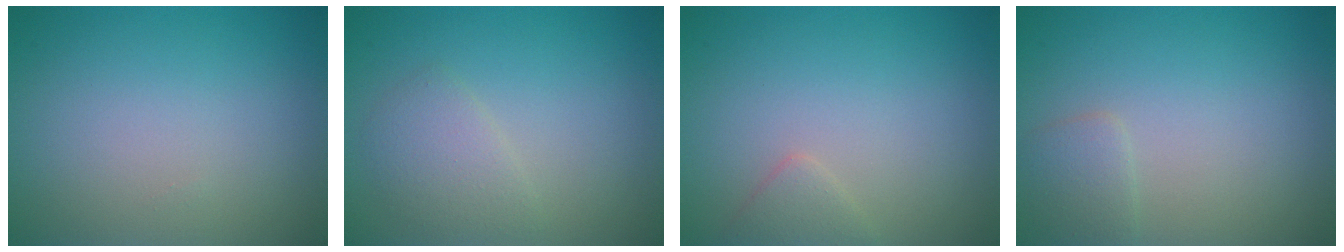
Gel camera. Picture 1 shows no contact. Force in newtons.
{"total": 2.2, "press": 2.2, "slide": 0.0}
{"total": 1.3, "press": 1.3, "slide": 0.0}
{"total": 1.5, "press": 1.5, "slide": 0.0}